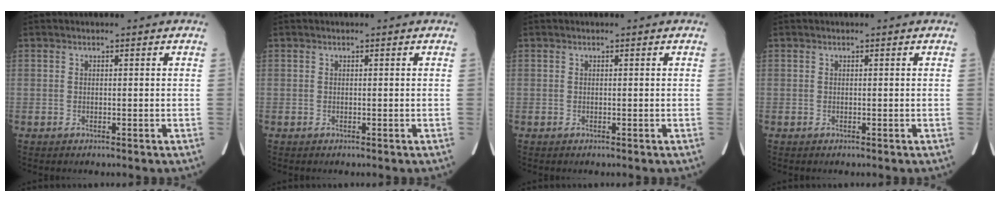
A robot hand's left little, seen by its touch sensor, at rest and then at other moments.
{"total": 0.0}
{"total": 0.0}
{"total": 0.0}